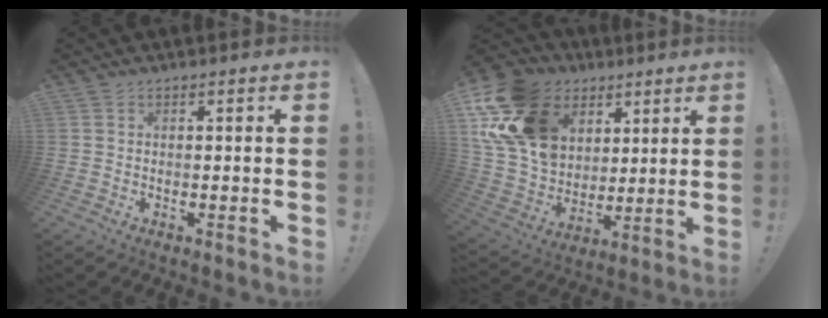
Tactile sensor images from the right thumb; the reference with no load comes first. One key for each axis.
{"total": 21.4, "fx": 9.1, "fy": 15.7, "fz": 11.3, "tx": -0.212, "ty": -0.041, "tz": 0.191}